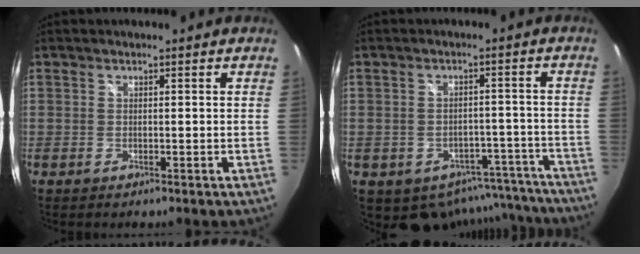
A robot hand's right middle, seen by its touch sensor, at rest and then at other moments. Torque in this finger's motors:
{"motor_torque": [1.07, -1.07, 0.12, 0.04]}